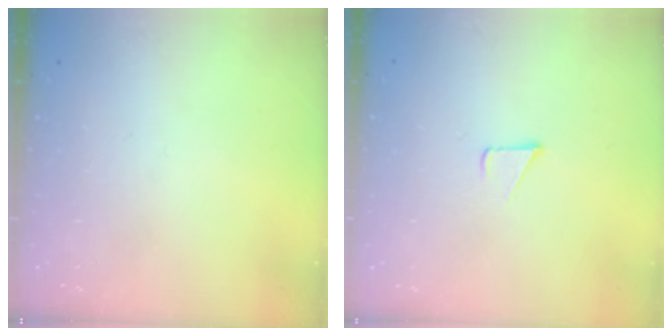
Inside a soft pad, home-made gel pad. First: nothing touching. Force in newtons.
{"total": 1.5, "press": 1.5, "slide": 0.1}